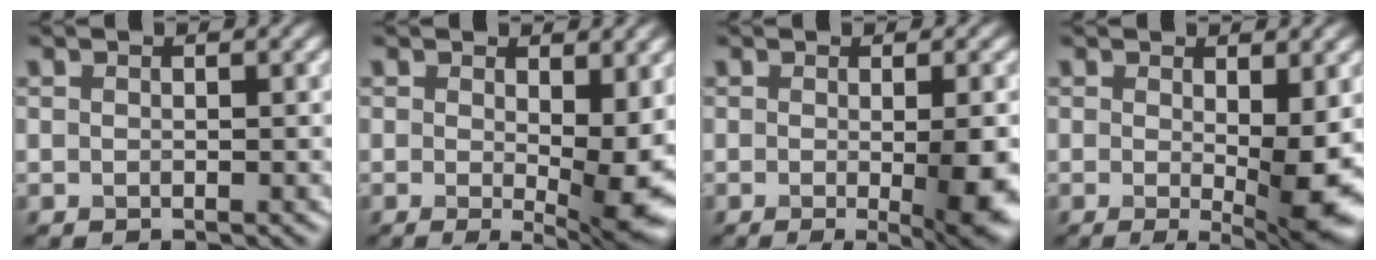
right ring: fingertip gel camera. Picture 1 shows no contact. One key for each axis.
{"total": 7.5, "fx": -0.1, "fy": 2.2, "fz": 7.2, "tx": -0.102, "ty": -0.020, "tz": 0.003}
{"total": 6.4, "fx": -0.9, "fy": 1.4, "fz": 6.2, "tx": -0.081, "ty": -0.016, "tz": -0.007}
{"total": 6.7, "fx": -0.5, "fy": 1.5, "fz": 6.5, "tx": -0.097, "ty": -0.021, "tz": -0.002}